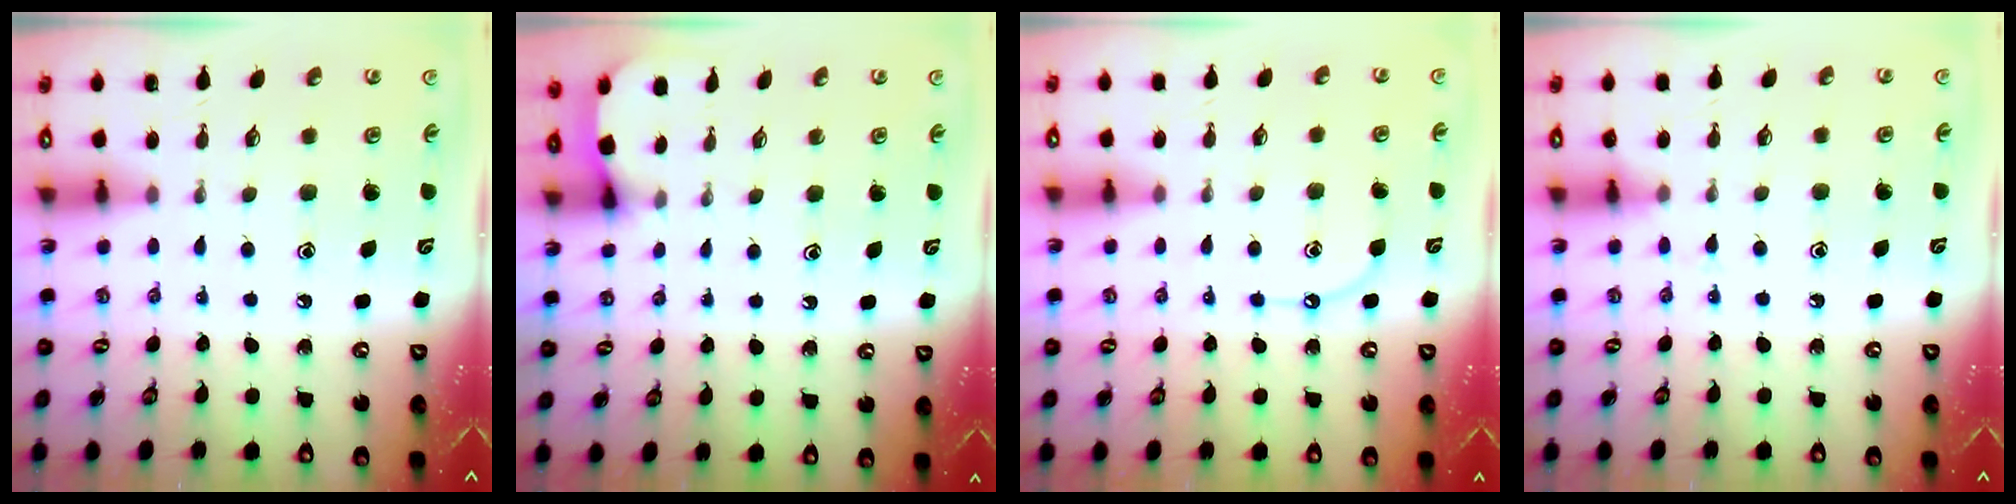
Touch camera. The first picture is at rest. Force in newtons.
{"total": 2.6, "press": 2.6, "slide": 0.4}
{"total": 6.3, "press": 6.2, "slide": 0.7}
{"total": 5.5, "press": 5.4, "slide": 0.6}